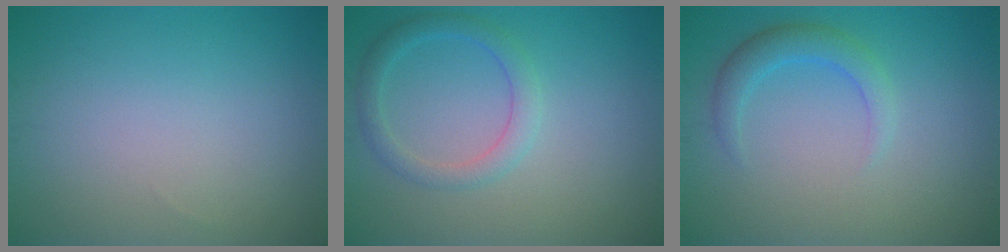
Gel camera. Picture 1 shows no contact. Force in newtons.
{"total": 2.4, "press": 2.4, "slide": 0.1}
{"total": 2.5, "press": 2.5, "slide": 0.1}